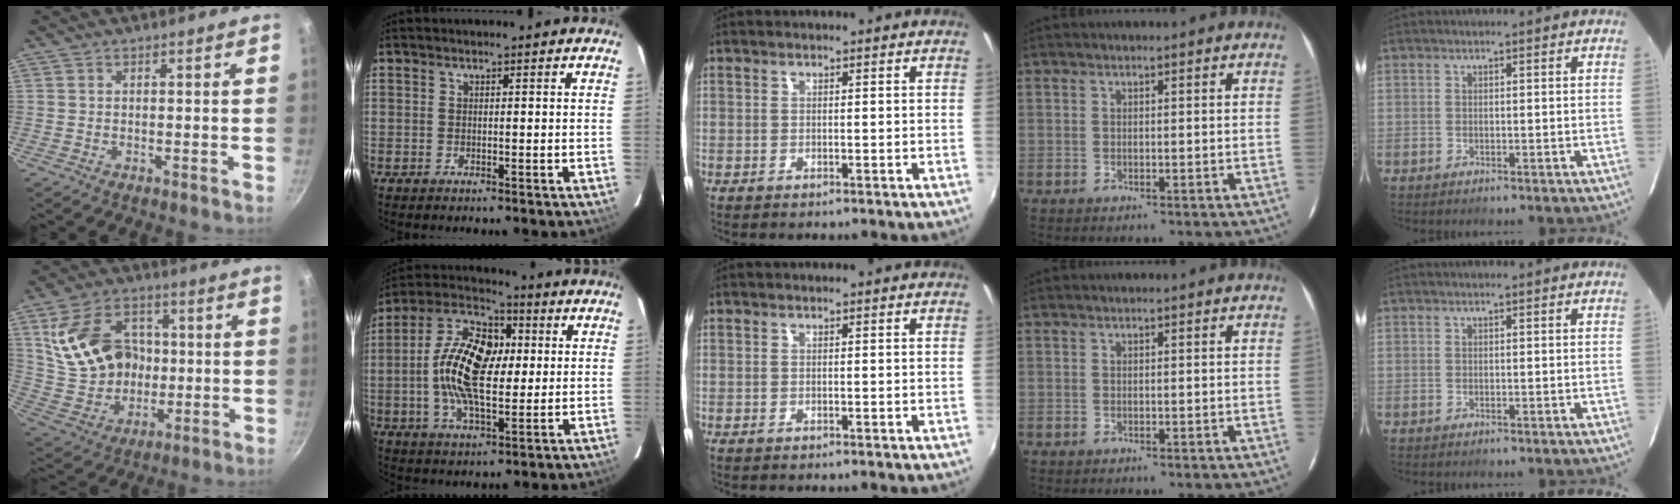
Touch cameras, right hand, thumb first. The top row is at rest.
{"thumb": {"total": 18.1, "force": [2.6, 14.1, 11.1], "torque": [-0.177, 0.010, 0.062]}, "index": {"total": 16.3, "force": [0.9, 8.3, 14.0], "torque": [-0.272, 0.017, 0.004]}}